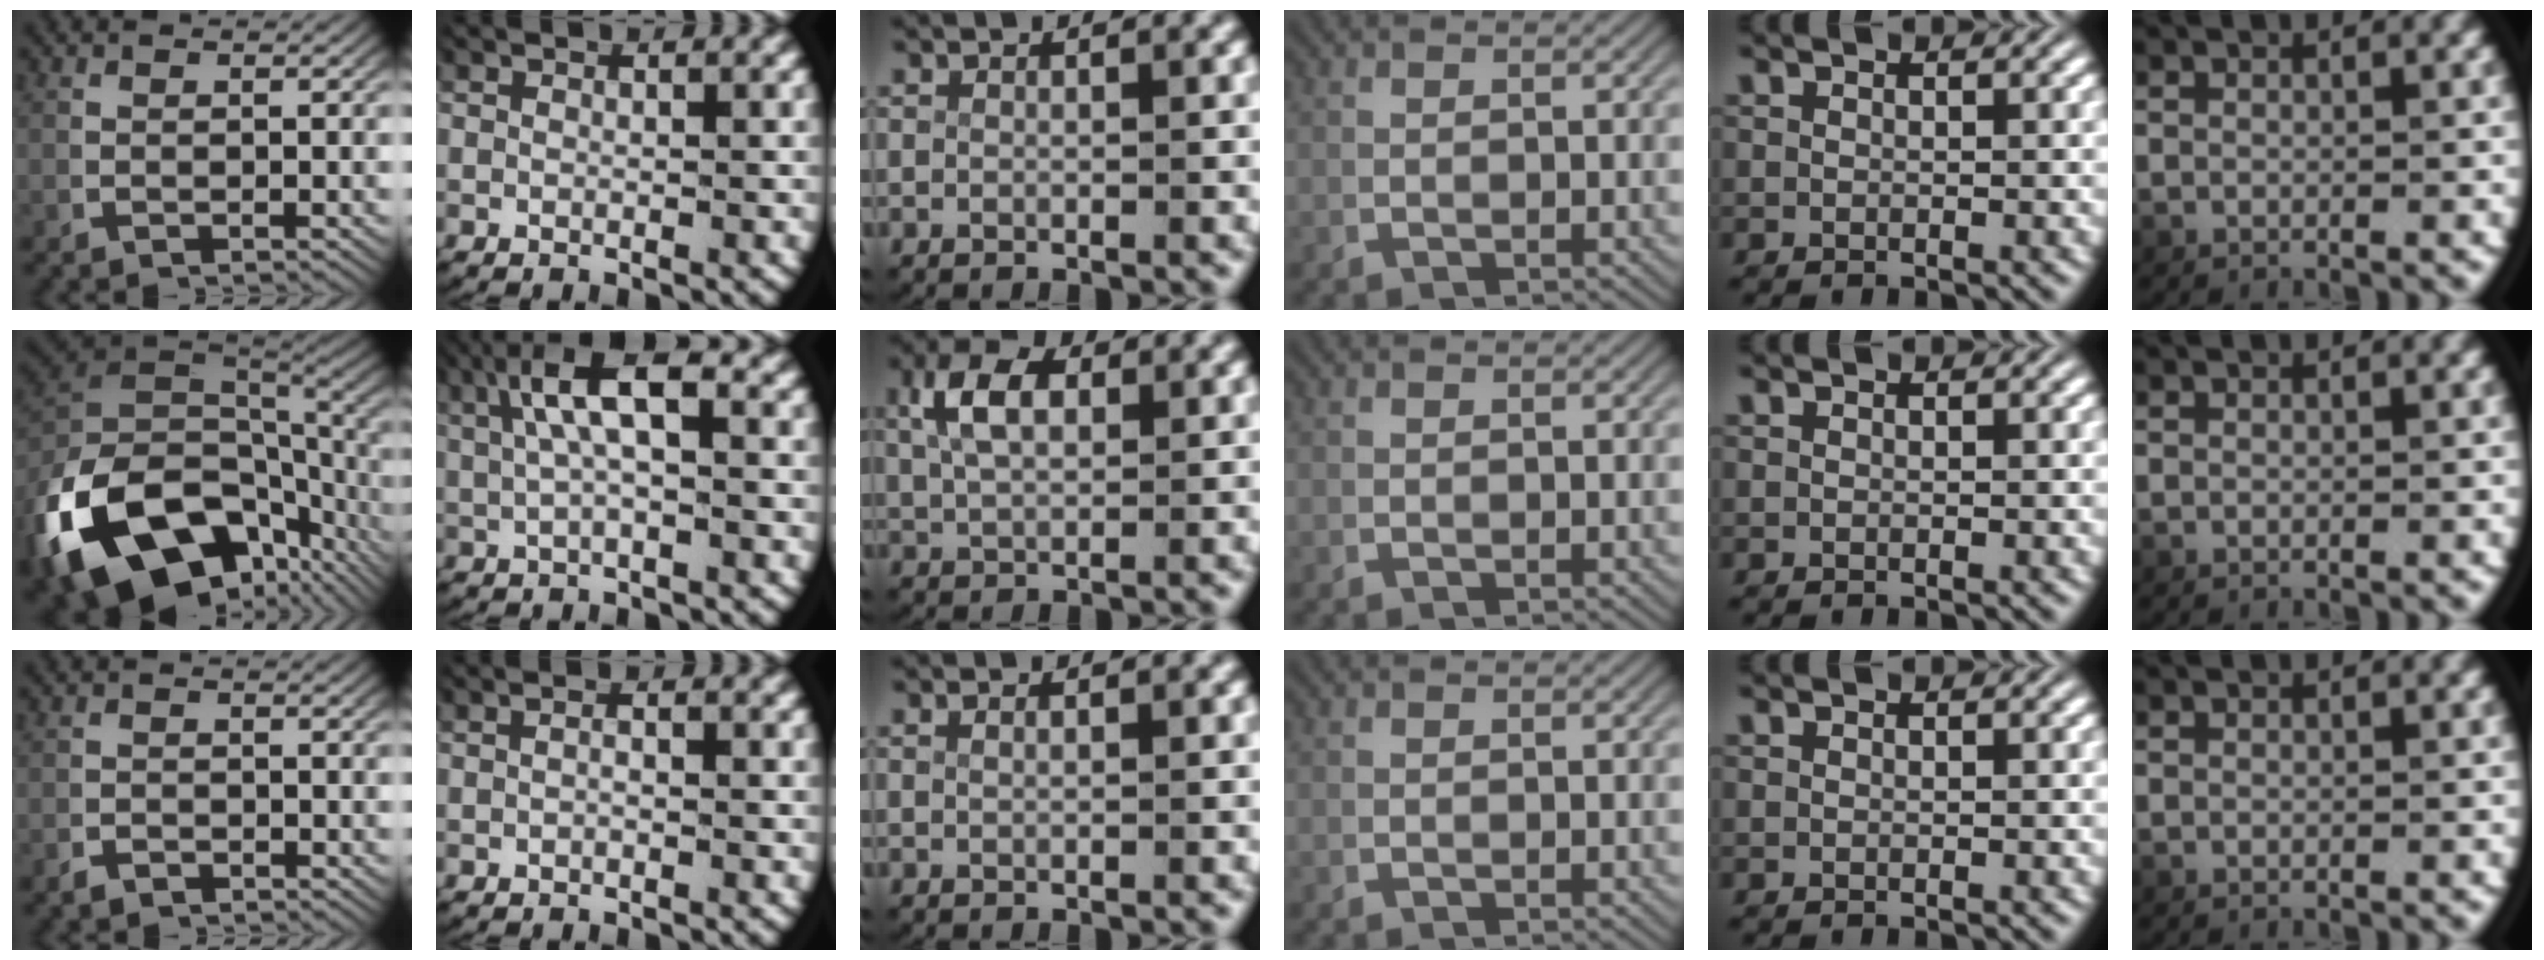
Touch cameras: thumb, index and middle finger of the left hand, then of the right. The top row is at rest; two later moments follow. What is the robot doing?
{"motion": "lift_and_place", "object": "photo album"}